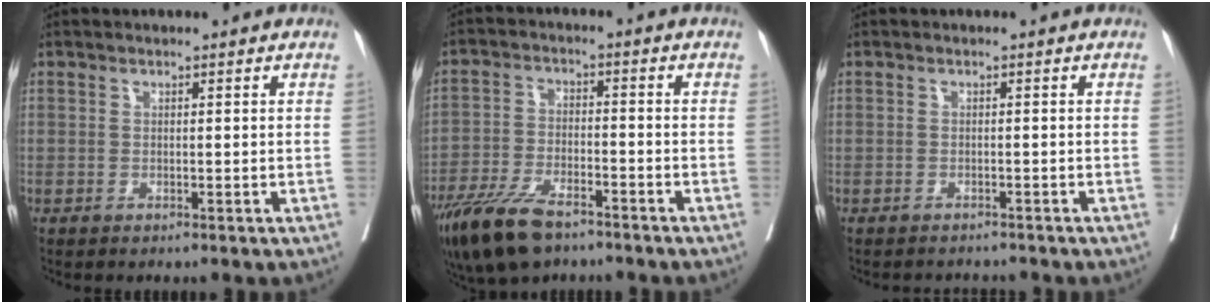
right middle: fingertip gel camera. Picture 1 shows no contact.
{"total": 10.5, "force": [-7.6, 3.6, 6.3], "torque": [-0.121, -0.017, -0.141]}
{"total": 3.1, "force": [-3.0, 0.5, 0.2], "torque": [0.002, -0.006, -0.042]}